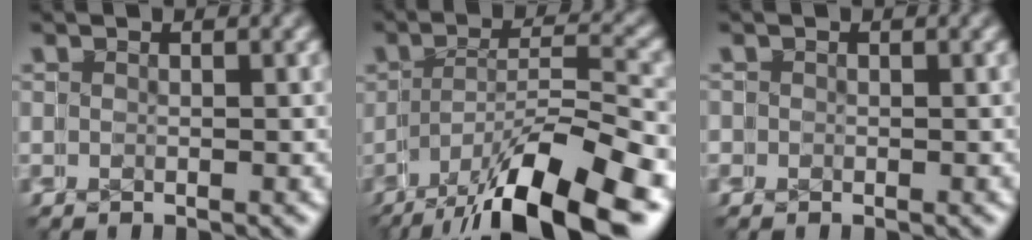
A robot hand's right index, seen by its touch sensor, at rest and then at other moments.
{"total": 7.9, "force": [-5.2, 1.8, 5.7], "torque": [-0.061, 0.007, -0.076]}
{"total": 0.6, "force": [-0.2, 0.6, 0.1], "torque": [0.002, 0.004, -0.007]}